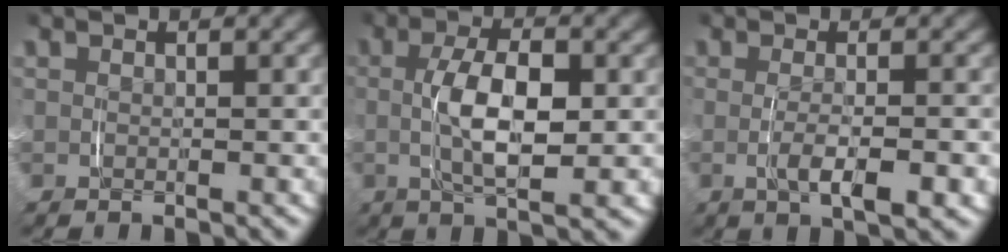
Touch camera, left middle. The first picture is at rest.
{"total": 5.3, "force": [-0.1, 1.5, 5.1], "torque": [-0.093, -0.006, 0.000]}
{"total": 3.0, "force": [-1.1, 0.1, 2.8], "torque": [-0.046, -0.006, -0.015]}